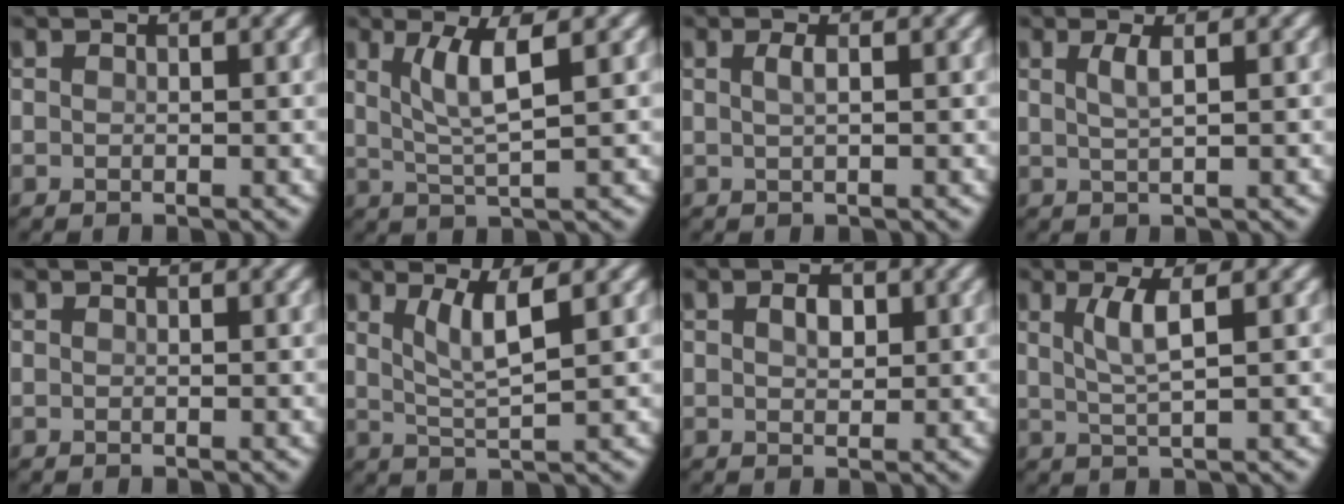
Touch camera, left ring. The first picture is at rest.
{"total": 4.1, "force": [1.4, 0.7, 3.7], "torque": [-0.074, -0.001, 0.032]}
{"total": 1.2, "force": [0.3, 0.3, 1.1], "torque": [-0.020, 0.005, 0.004]}
{"total": 1.8, "force": [0.6, 0.4, 1.6], "torque": [-0.028, 0.002, 0.009]}
{"total": 0.0}
{"total": 3.7, "force": [1.5, 0.7, 3.3], "torque": [-0.063, -0.003, 0.033]}
{"total": 2.0, "force": [0.6, 1.2, 1.4], "torque": [-0.026, 0.002, 0.009]}
{"total": 3.0, "force": [1.0, 0.6, 2.8], "torque": [-0.055, 0.000, 0.022]}